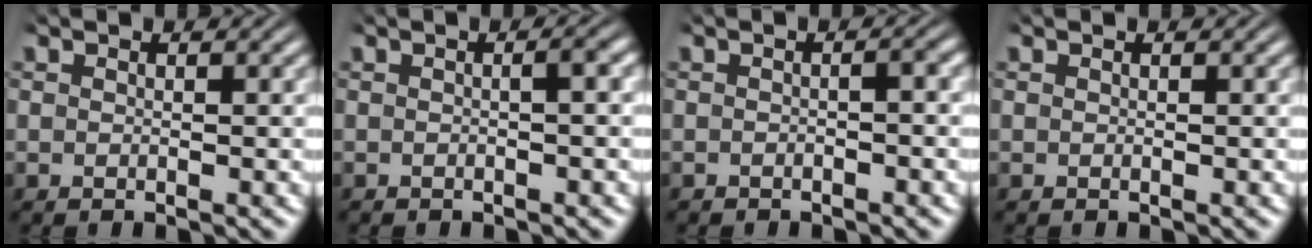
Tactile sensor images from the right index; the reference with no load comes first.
{"total": 1.1, "force": [-0.3, -0.2, 1.0], "torque": [-0.009, 0.006, -0.007]}
{"total": 0.9, "force": [-0.6, -0.2, 0.6], "torque": [-0.008, 0.002, -0.012]}
{"total": 0.0}